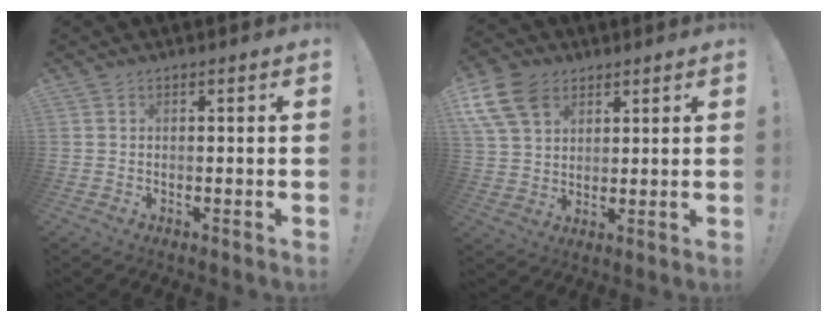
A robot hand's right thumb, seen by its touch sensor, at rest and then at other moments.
{"total": 12.8, "force": [6.4, 8.7, 6.8], "torque": [-0.144, -0.027, 0.126]}